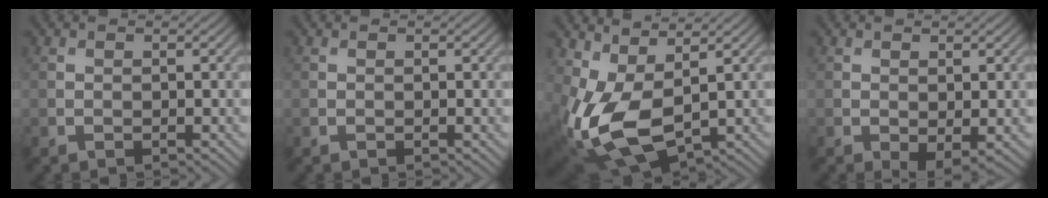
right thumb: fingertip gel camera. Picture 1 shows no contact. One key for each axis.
{"total": 0.0}
{"total": 11.6, "fx": 0.3, "fy": 6.4, "fz": 9.6, "tx": -0.237, "ty": -0.021, "tz": 0.014}
{"total": 2.2, "fx": -0.6, "fy": 1.1, "fz": 1.8, "tx": -0.033, "ty": -0.012, "tz": -0.005}